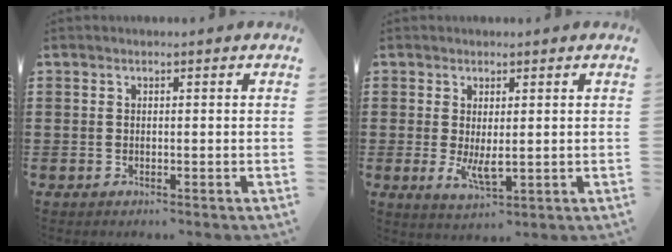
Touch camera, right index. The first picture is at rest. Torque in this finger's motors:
{"motor_torque": [1.04, 1.10, 0.12, 0.07]}